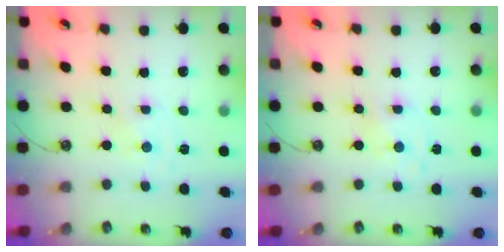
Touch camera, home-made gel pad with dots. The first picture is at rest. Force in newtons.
{"total": 1.5, "press": 1.5, "slide": 0.3}